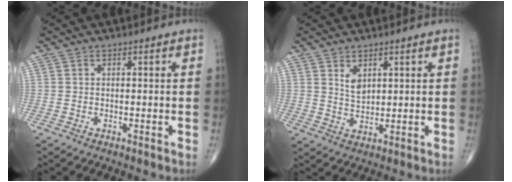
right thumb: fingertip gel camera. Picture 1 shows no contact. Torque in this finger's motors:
{"motor_torque": [0.00, 0.15, 0.60, -0.24, 0.23]}